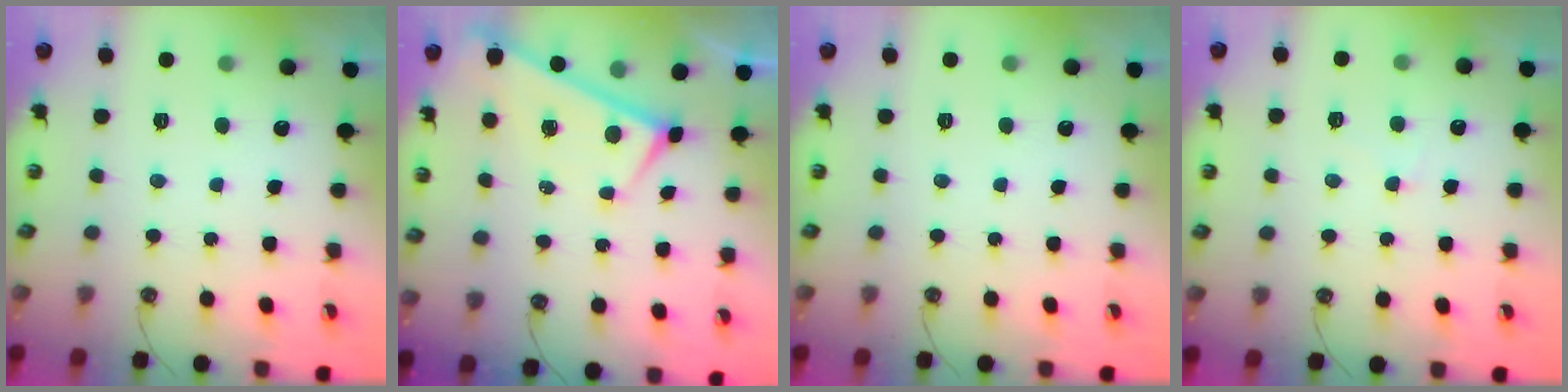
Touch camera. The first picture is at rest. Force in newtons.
{"total": 0.0}
{"total": 0.0}
{"total": 1.4, "press": 1.3, "slide": 0.5}